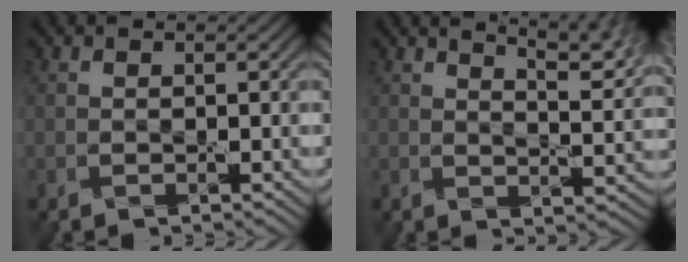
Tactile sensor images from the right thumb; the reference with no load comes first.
{"total": 7.5, "force": [5.6, 1.6, 4.7], "torque": [-0.060, 0.001, 0.069]}